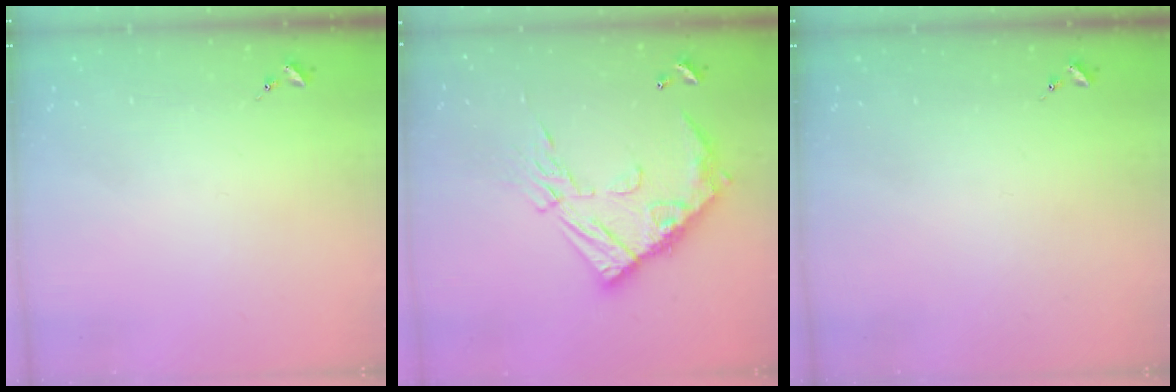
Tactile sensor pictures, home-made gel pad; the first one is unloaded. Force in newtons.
{"total": 17.2, "press": 17.2, "slide": 1.3}
{"total": 0.0}